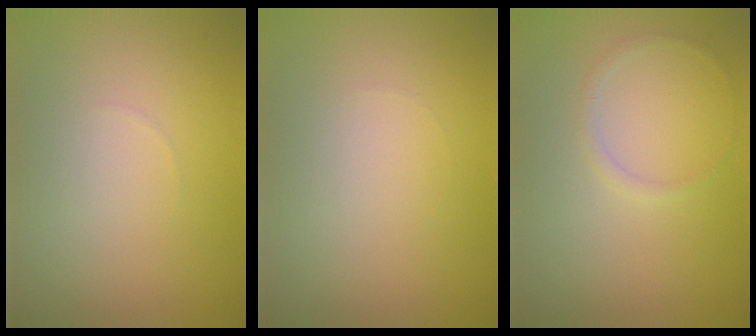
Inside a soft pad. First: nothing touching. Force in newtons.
{"total": 0.0}
{"total": 0.8, "press": 0.8, "slide": 0.1}